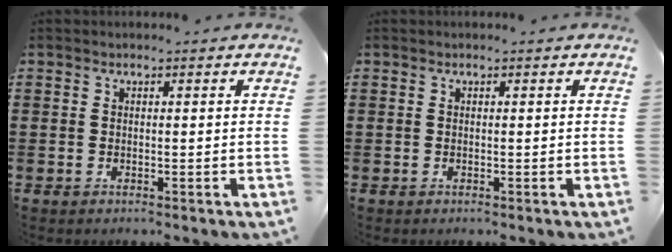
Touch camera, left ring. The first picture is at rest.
{"total": 0.0}